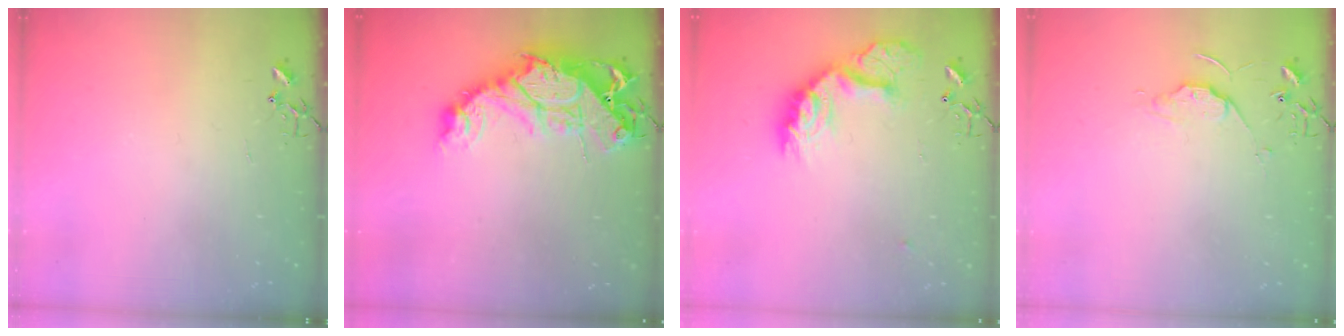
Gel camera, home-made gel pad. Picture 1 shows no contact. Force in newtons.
{"total": 16.7, "press": 16.6, "slide": 1.7}
{"total": 19.9, "press": 19.9, "slide": 1.3}
{"total": 6.1, "press": 6.0, "slide": 0.6}